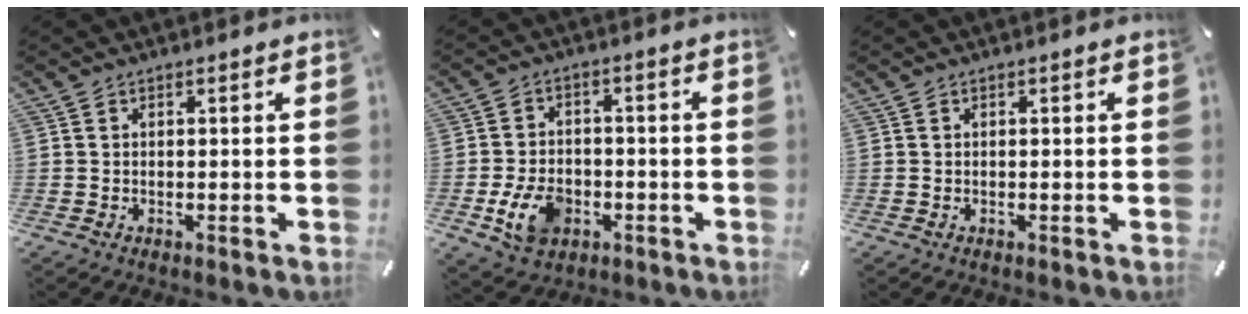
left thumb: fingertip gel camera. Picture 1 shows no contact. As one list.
[{"total": 9.1, "force": [-3.1, 6.6, 5.5], "torque": [-0.117, 0.009, -0.056]}, {"total": 0.0}]